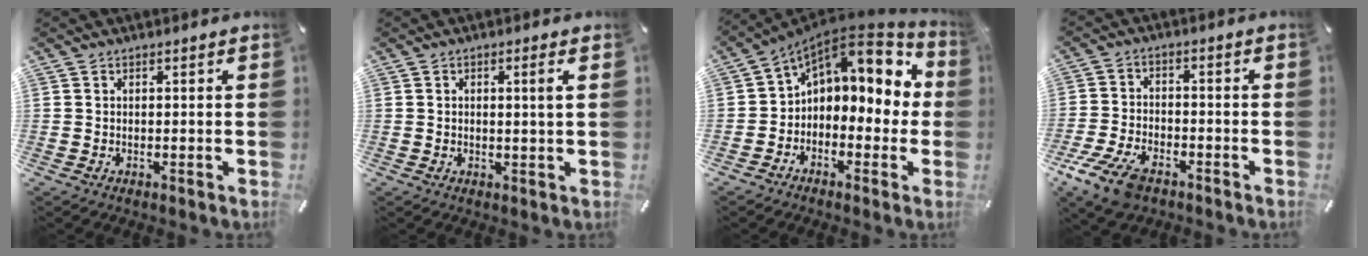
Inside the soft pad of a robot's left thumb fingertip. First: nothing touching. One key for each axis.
{"total": 2.4, "fx": 0.6, "fy": 0.1, "fz": 2.3, "tx": -0.036, "ty": -0.005, "tz": 0.005}
{"total": 9.3, "fx": 3.5, "fy": 6.6, "fz": 5.6, "tx": -0.095, "ty": -0.032, "tz": 0.057}
{"total": 9.6, "fx": -6.2, "fy": 5.0, "fz": 5.3, "tx": -0.117, "ty": 0.024, "tz": -0.115}